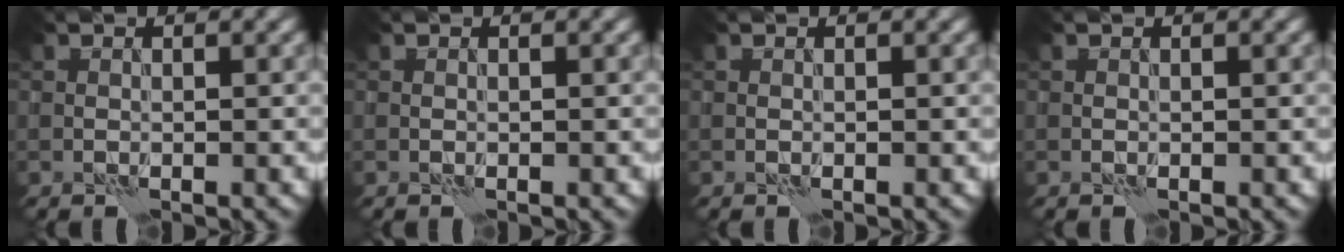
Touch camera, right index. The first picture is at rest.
{"total": 0.0}
{"total": 0.0}
{"total": 0.0}